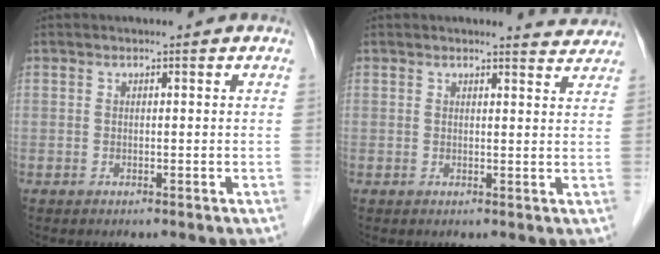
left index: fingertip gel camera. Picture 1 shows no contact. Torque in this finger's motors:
{"motor_torque": [0.61, -0.71, 0.12, 0.00]}